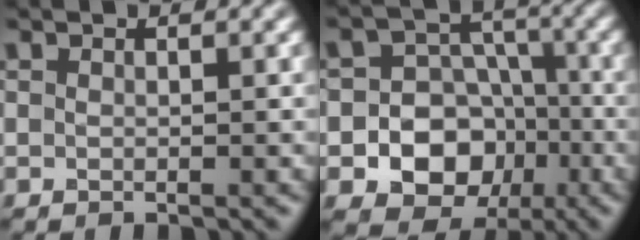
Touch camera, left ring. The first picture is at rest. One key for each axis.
{"total": 10.2, "fx": -3.3, "fy": 8.9, "fz": 3.6, "tx": -0.045, "ty": -0.001, "tz": -0.080}